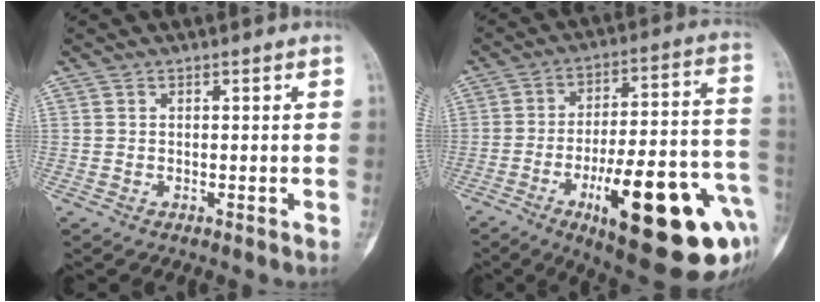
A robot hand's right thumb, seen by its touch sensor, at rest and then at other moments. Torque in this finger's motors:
{"motor_torque": [3.31, 1.70, 2.05, -0.72, 0.85]}